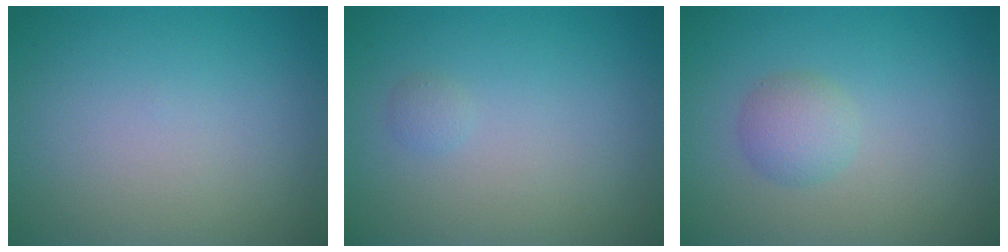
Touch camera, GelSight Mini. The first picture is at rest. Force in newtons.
{"total": 0.6, "press": 0.6, "slide": 0.0}
{"total": 2.0, "press": 2.0, "slide": 0.0}